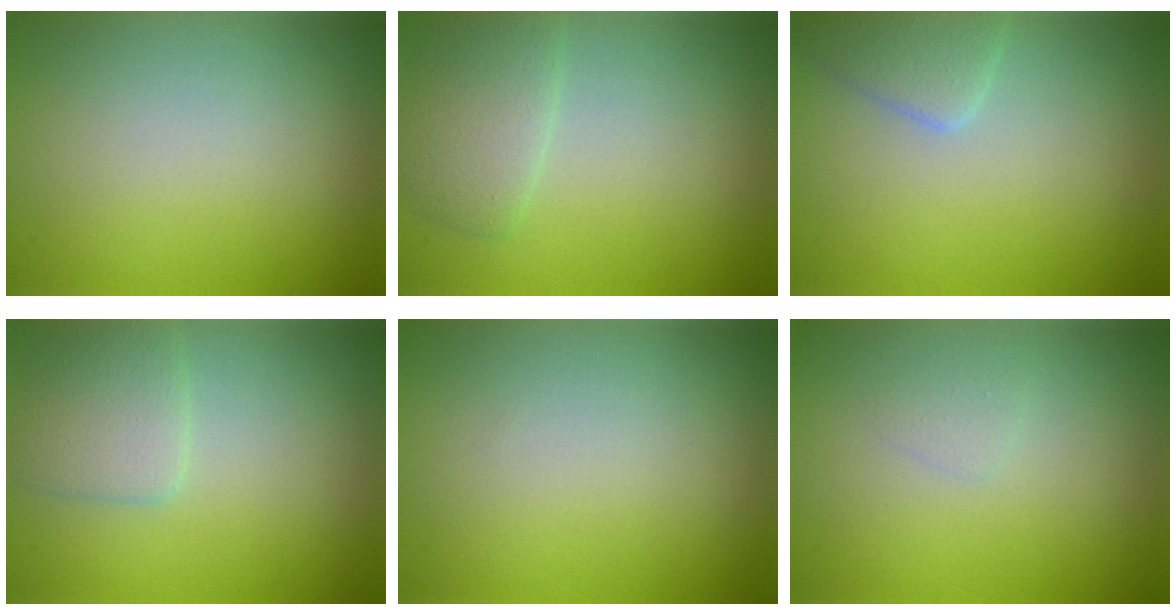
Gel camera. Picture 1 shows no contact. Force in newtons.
{"total": 2.9, "press": 2.9, "slide": 0.1}
{"total": 2.4, "press": 2.4, "slide": 0.1}
{"total": 2.9, "press": 2.9, "slide": 0.0}
{"total": 0.0}
{"total": 0.7, "press": 0.7, "slide": 0.0}